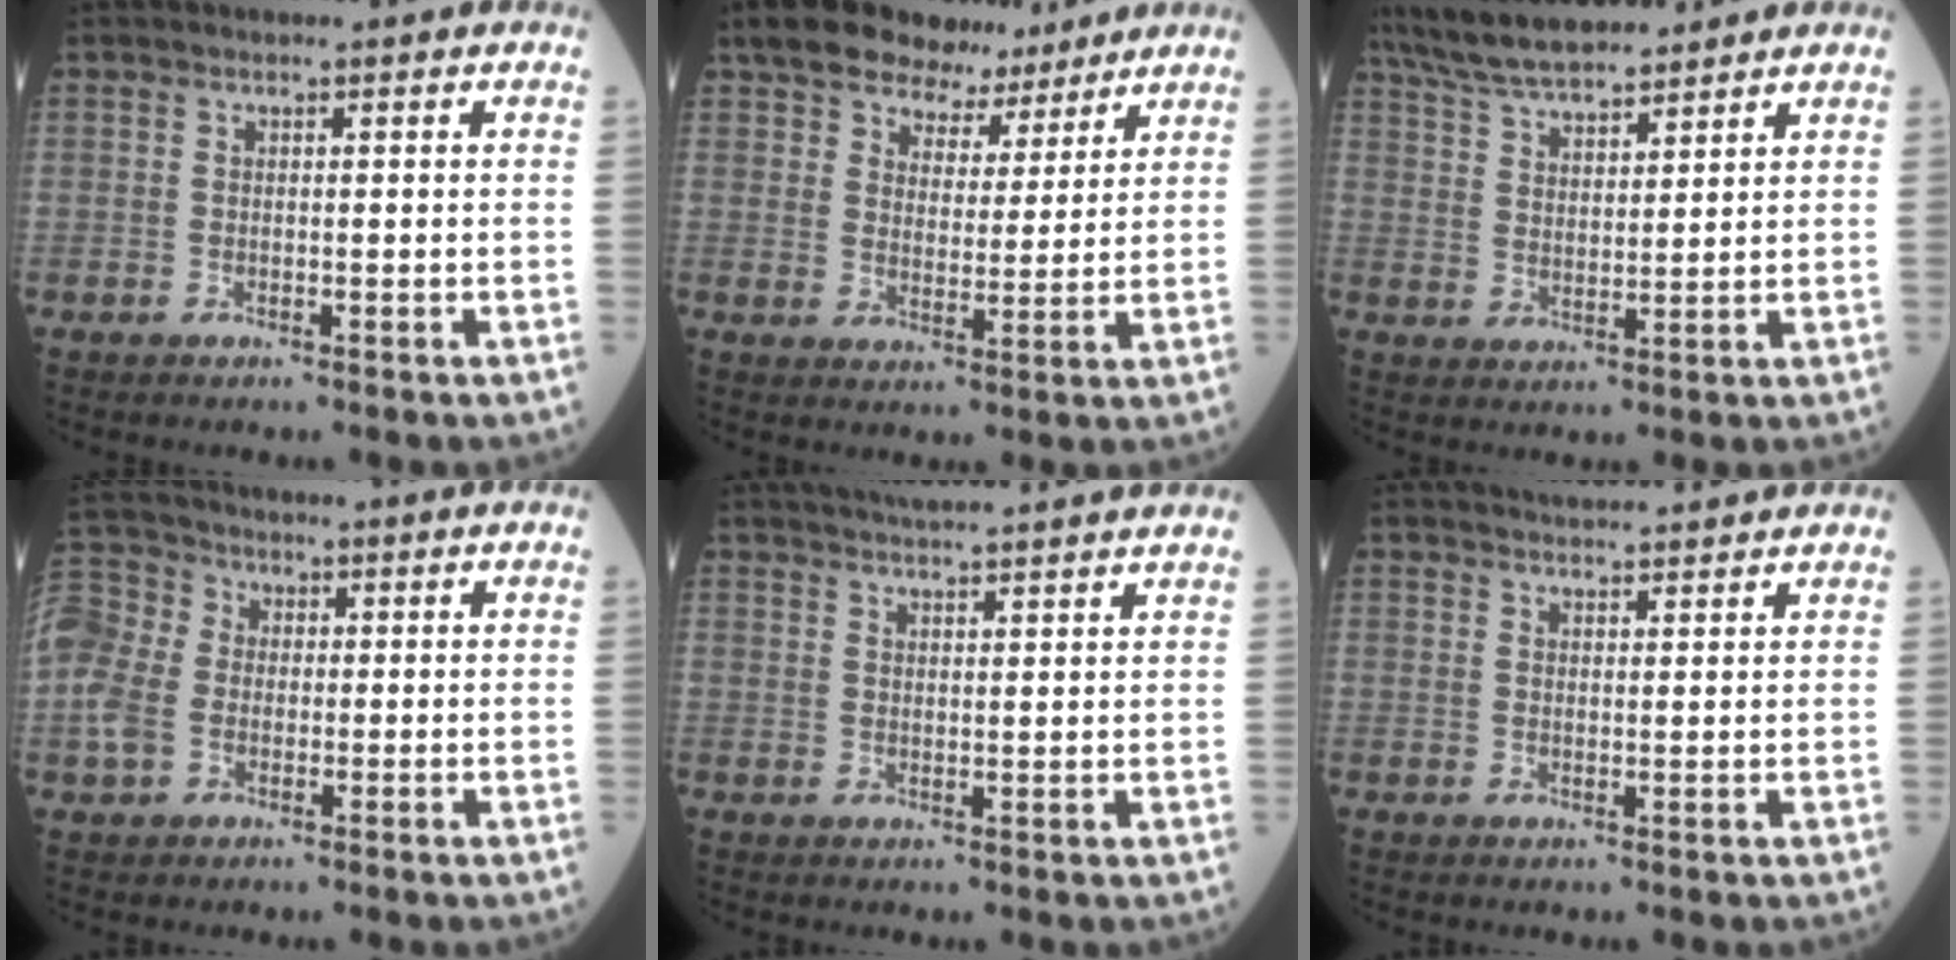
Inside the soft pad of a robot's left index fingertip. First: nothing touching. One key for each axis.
{"total": 10.3, "fx": 8.1, "fy": 5.1, "fz": 3.8, "tx": -0.056, "ty": 0.028, "tz": 0.128}
{"total": 11.3, "fx": 9.8, "fy": 2.2, "fz": 5.1, "tx": -0.097, "ty": 0.027, "tz": 0.179}
{"total": 14.8, "fx": -0.1, "fy": 12.6, "fz": 7.9, "tx": -0.243, "ty": 0.040, "tz": 0.000}
{"total": 11.5, "fx": 10.5, "fy": 0.0, "fz": 4.8, "tx": -0.076, "ty": 0.024, "tz": 0.139}
{"total": 5.7, "fx": 5.4, "fy": 0.6, "fz": 1.6, "tx": -0.025, "ty": 0.024, "tz": 0.071}